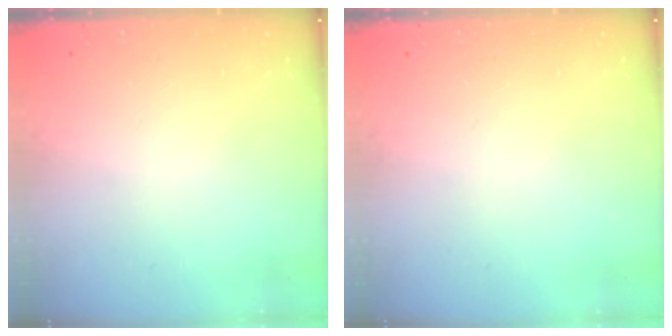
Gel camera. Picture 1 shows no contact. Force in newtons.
{"total": 0.0}